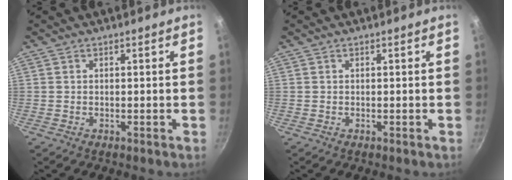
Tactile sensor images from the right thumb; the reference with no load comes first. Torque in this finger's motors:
{"motor_torque": [0.06, 0.10, 0.16, 0.00, -0.03]}